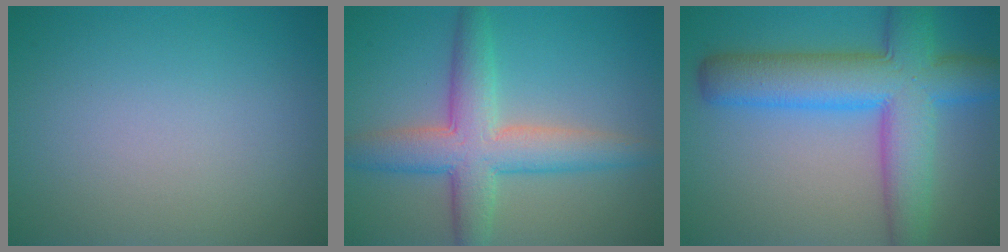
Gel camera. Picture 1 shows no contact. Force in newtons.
{"total": 6.4, "press": 6.4, "slide": 0.1}
{"total": 9.6, "press": 9.6, "slide": 0.3}